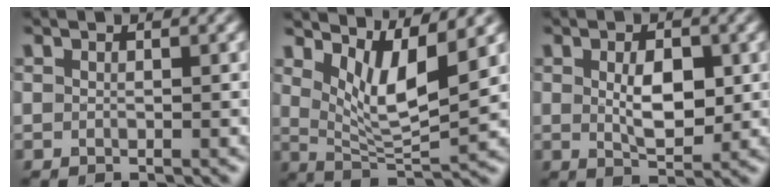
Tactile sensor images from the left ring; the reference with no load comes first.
{"total": 5.7, "force": [3.0, 1.6, 4.6], "torque": [-0.084, -0.014, 0.057]}
{"total": 3.9, "force": [0.3, 2.0, 3.4], "torque": [-0.063, -0.004, 0.010]}